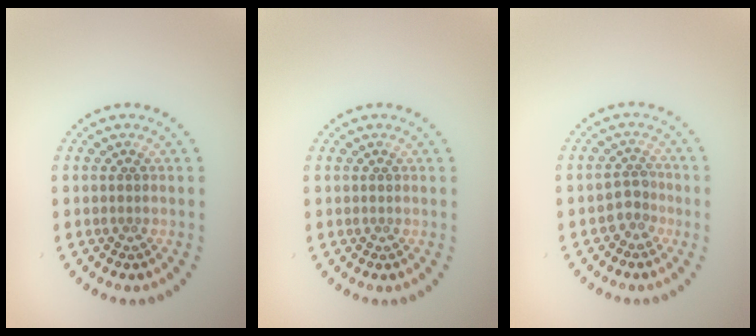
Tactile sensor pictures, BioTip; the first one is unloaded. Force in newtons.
{"total": 0.0}
{"total": 1.9, "press": 1.4, "slide": 1.3}